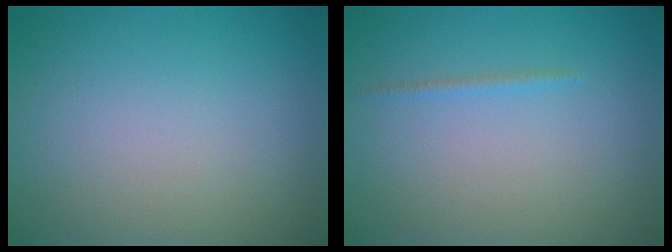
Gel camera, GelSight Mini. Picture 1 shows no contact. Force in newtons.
{"total": 0.6, "press": 0.6, "slide": 0.1}